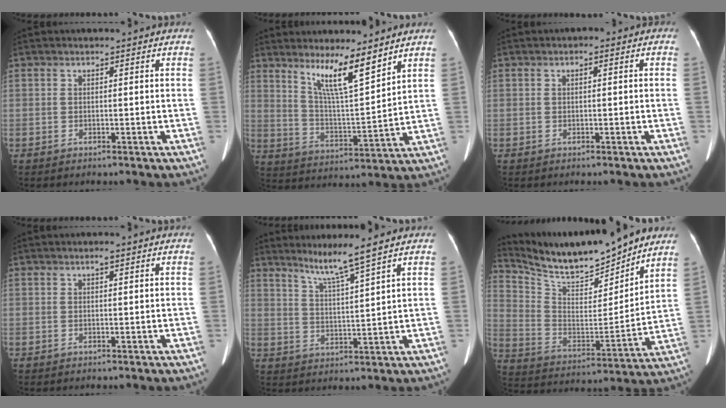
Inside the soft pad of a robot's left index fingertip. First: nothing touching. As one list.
[{"total": 9.4, "force": [6.9, 0.4, 6.4], "torque": [-0.122, -0.015, 0.130]}, {"total": 1.1, "force": [0.2, 0.6, 0.9], "torque": [-0.016, 0.008, 0.001]}, {"total": 0.8, "force": [0.5, 0.1, 0.6], "torque": [-0.011, 0.002, 0.009]}, {"total": 6.4, "force": [4.9, -1.7, 3.6], "torque": [-0.072, -0.014, 0.095]}, {"total": 19.3, "force": [17.3, 3.4, 7.8], "torque": [-0.152, -0.008, 0.289]}]